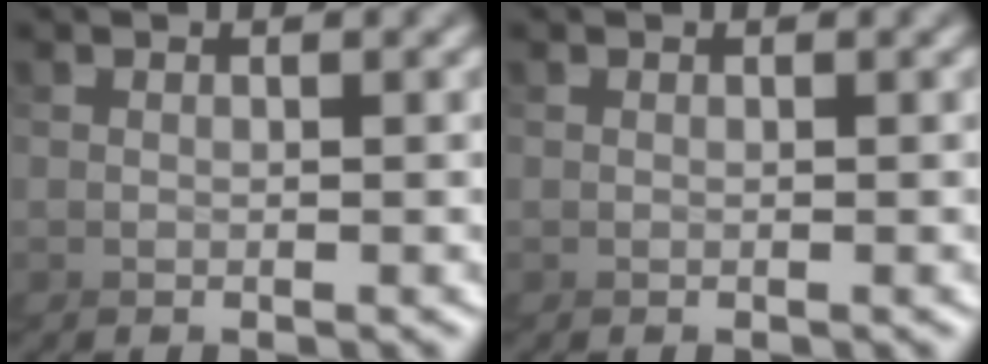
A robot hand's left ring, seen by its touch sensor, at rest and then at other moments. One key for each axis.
{"total": 0.0}